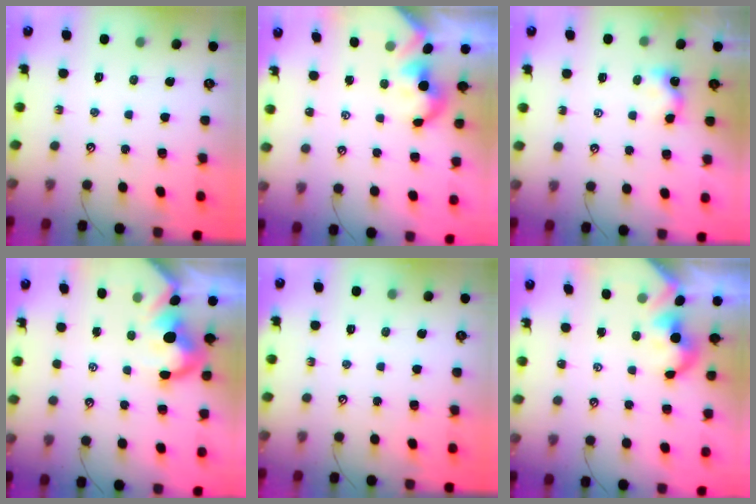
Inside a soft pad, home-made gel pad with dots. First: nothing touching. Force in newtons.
{"total": 2.0, "press": 2.0, "slide": 0.4}
{"total": 3.1, "press": 3.1, "slide": 0.5}
{"total": 4.5, "press": 4.4, "slide": 1.1}
{"total": 0.0}
{"total": 2.0, "press": 2.0, "slide": 0.4}